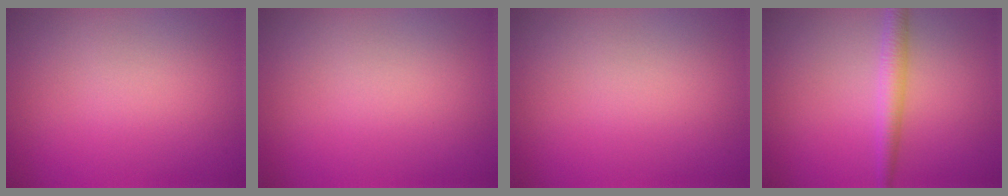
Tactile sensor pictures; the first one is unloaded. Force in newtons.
{"total": 0.0}
{"total": 0.0}
{"total": 2.4, "press": 2.4, "slide": 0.0}